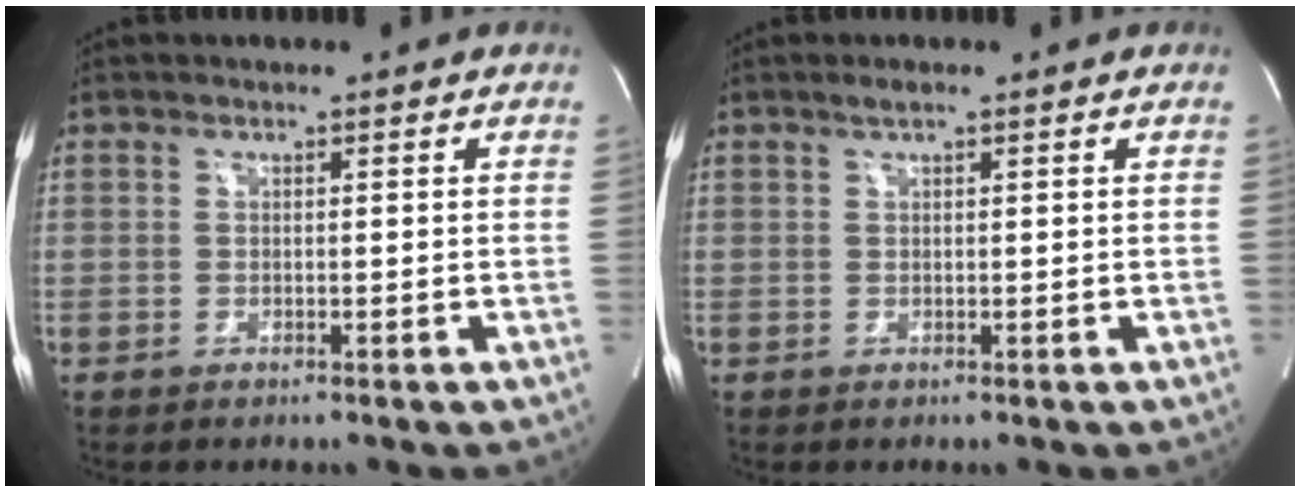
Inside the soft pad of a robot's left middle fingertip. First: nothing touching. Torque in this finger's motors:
{"motor_torque": [0.14, -0.13, -0.06, 0.00]}